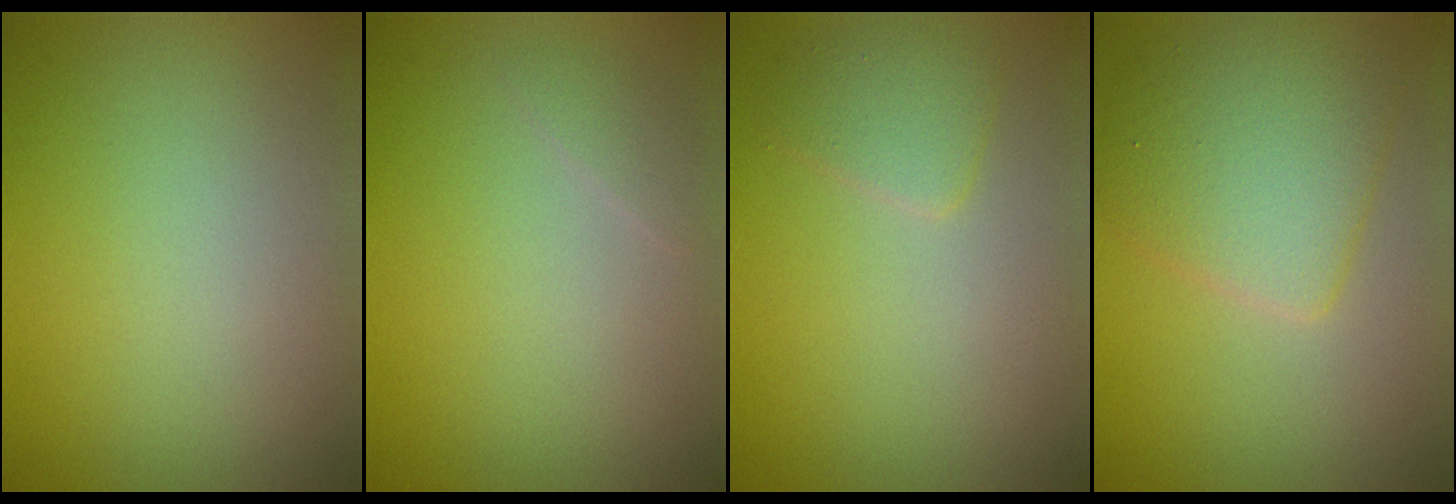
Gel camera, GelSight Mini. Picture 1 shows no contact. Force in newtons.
{"total": 0.9, "press": 0.9, "slide": 0.0}
{"total": 1.9, "press": 1.9, "slide": 0.1}
{"total": 5.3, "press": 5.3, "slide": 0.2}